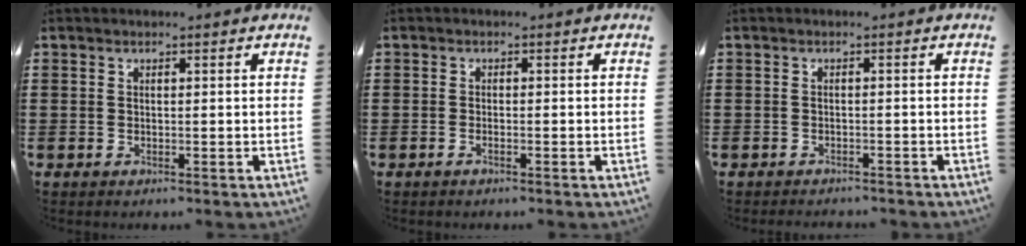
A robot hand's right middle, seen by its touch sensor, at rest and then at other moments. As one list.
[{"total": 0.7, "force": [-0.5, 0.1, 0.5], "torque": [-0.012, -0.004, -0.008]}, {"total": 1.0, "force": [-1.0, 0.0, -0.1], "torque": [-0.002, 0.001, -0.022]}]